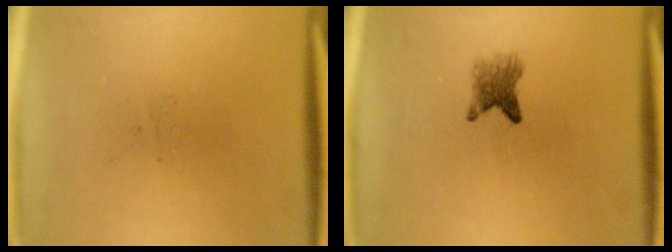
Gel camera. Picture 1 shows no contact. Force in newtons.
{"total": 2.9}